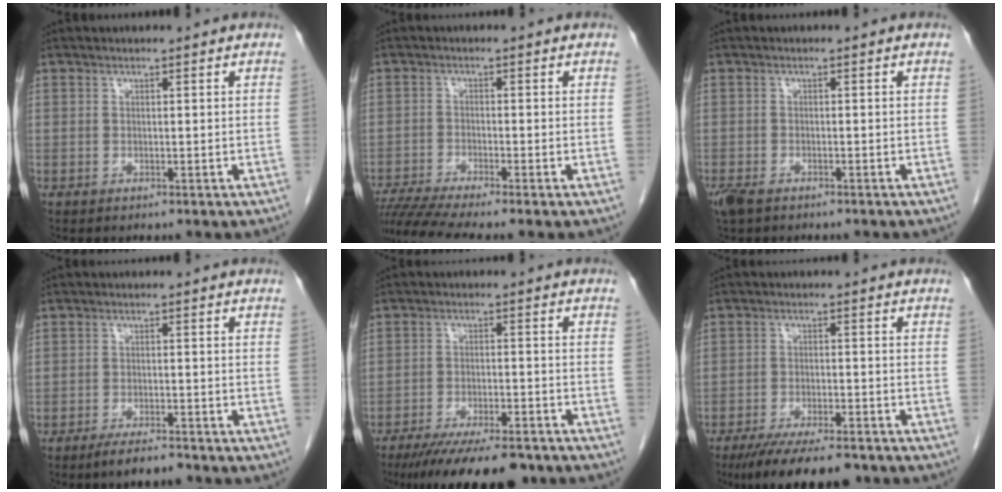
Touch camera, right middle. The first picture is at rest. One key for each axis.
{"total": 8.5, "fx": -7.3, "fy": -1.0, "fz": 4.3, "tx": -0.069, "ty": -0.018, "tz": -0.123}
{"total": 4.9, "fx": -3.6, "fy": 1.8, "fz": 2.7, "tx": -0.052, "ty": -0.013, "tz": -0.055}
{"total": 4.1, "fx": -3.2, "fy": 0.7, "fz": 2.5, "tx": -0.043, "ty": -0.004, "tz": -0.054}
{"total": 14.3, "fx": -11.3, "fy": 3.4, "fz": 8.2, "tx": -0.118, "ty": -0.017, "tz": -0.172}
{"total": 11.6, "fx": -9.0, "fy": 2.9, "fz": 6.7, "tx": -0.098, "ty": -0.015, "tz": -0.139}